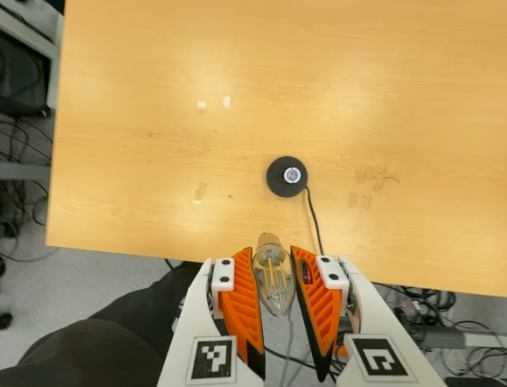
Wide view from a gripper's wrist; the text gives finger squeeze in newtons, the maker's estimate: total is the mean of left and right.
{"total": 13.9, "left": 14.0, "right": 13.7}